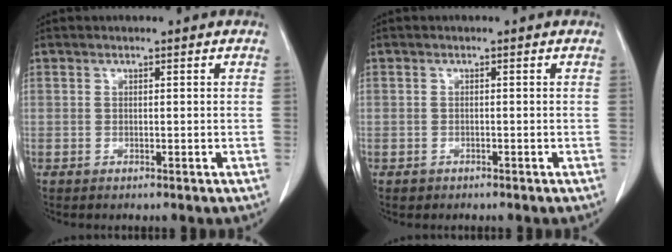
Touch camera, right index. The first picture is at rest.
{"total": 1.0, "force": [-0.6, 0.8, -0.1], "torque": [-0.005, 0.003, -0.010]}